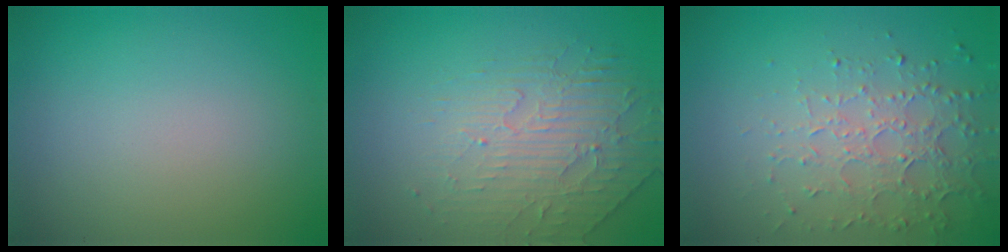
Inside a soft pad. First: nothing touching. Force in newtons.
{"total": 2.8, "press": 2.3, "slide": 1.6}
{"total": 3.9, "press": 3.0, "slide": 2.5}